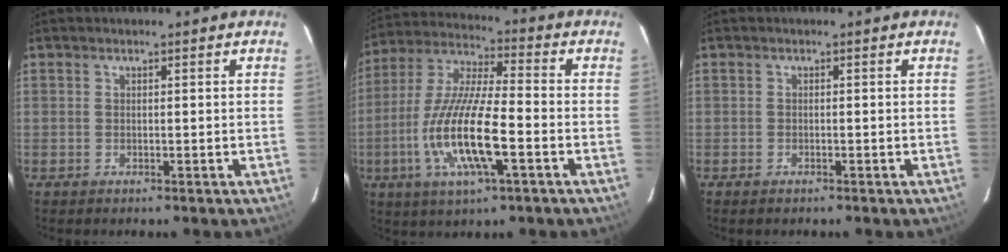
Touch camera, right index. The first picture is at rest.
{"total": 16.3, "force": [-5.1, 3.7, 15.0], "torque": [-0.308, -0.013, -0.100]}
{"total": 0.9, "force": [-0.8, 0.4, 0.4], "torque": [-0.009, -0.002, -0.016]}